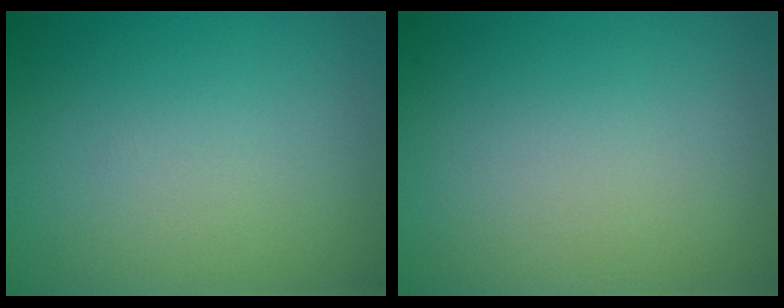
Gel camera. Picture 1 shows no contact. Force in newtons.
{"total": 0.0}